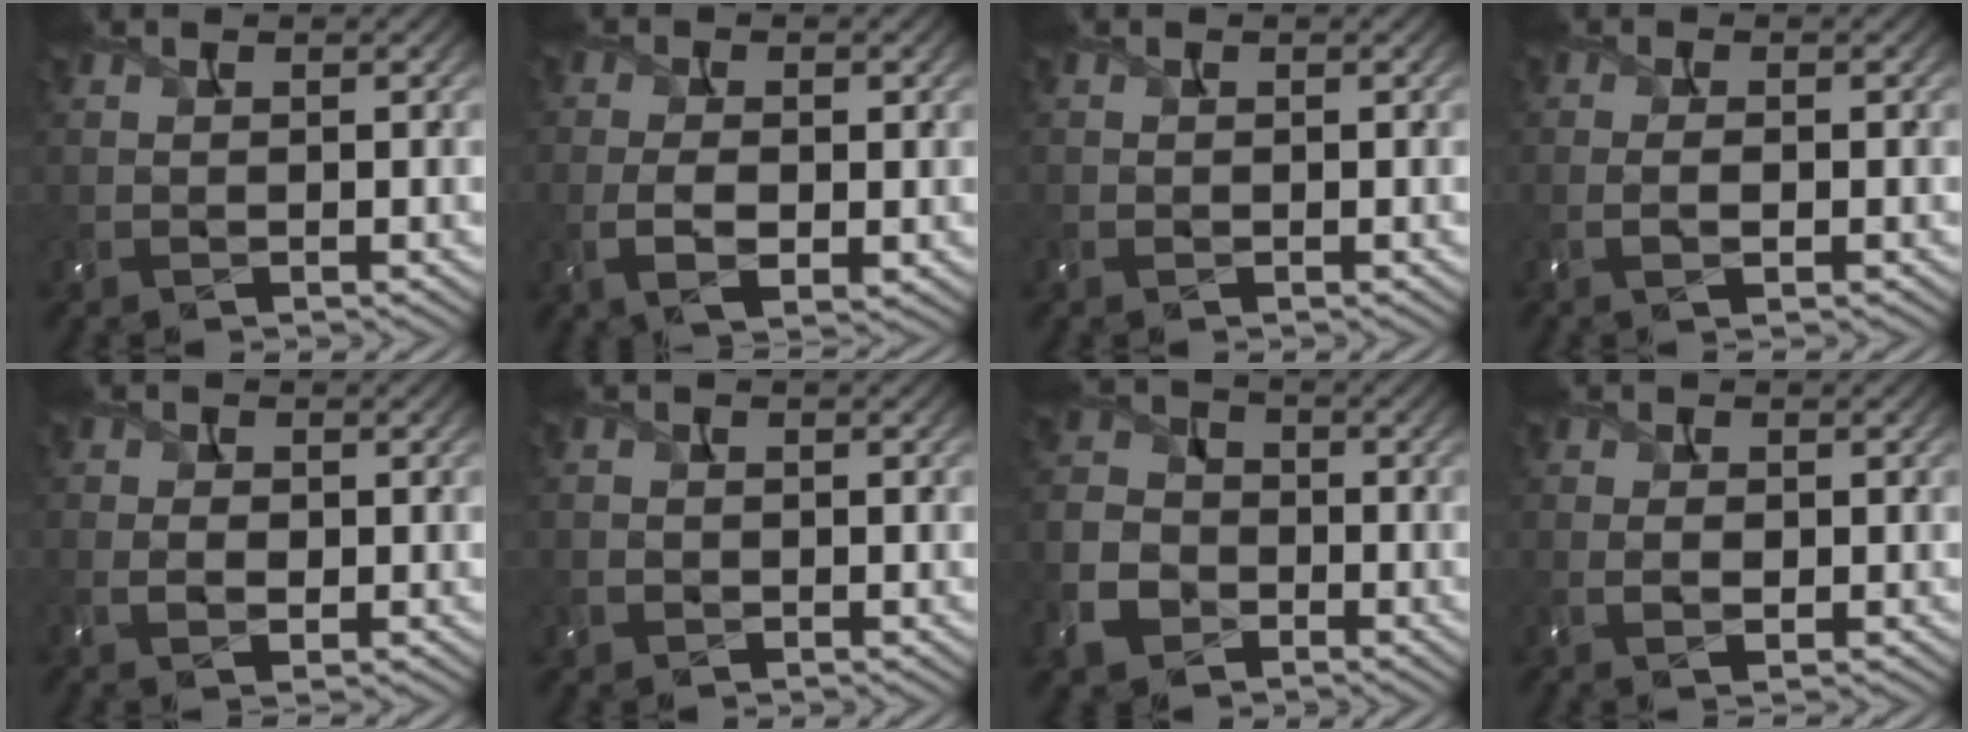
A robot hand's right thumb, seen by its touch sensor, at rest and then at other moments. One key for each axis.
{"total": 4.3, "fx": -0.9, "fy": 2.2, "fz": 3.6, "tx": -0.075, "ty": -0.007, "tz": -0.014}
{"total": 0.5, "fx": -0.3, "fy": 0.4, "fz": 0.2, "tx": -0.006, "ty": -0.005, "tz": -0.005}
{"total": 2.1, "fx": -0.6, "fy": 0.5, "fz": 1.9, "tx": -0.037, "ty": -0.002, "tz": -0.015}
{"total": 2.6, "fx": -0.7, "fy": 1.5, "fz": 1.9, "tx": -0.038, "ty": -0.005, "tz": -0.008}
{"total": 1.2, "fx": -0.6, "fy": 1.1, "fz": 0.2, "tx": 0.001, "ty": -0.004, "tz": -0.012}
{"total": 7.4, "fx": -3.7, "fy": 5.5, "fz": 3.4, "tx": -0.097, "ty": -0.012, "tz": -0.087}
{"total": 1.9, "fx": -0.5, "fy": 0.9, "fz": 1.6, "tx": -0.031, "ty": -0.004, "tz": -0.006}